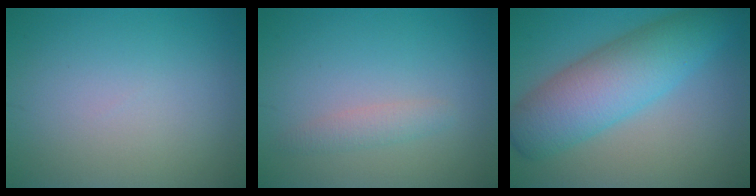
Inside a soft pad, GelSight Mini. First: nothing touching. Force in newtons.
{"total": 1.4, "press": 1.4, "slide": 0.1}
{"total": 6.5, "press": 6.5, "slide": 0.2}